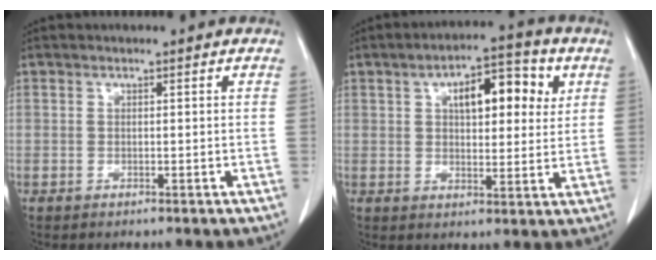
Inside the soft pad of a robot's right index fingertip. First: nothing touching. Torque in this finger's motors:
{"motor_torque": [0.36, 0.21, 0.19, 0.07]}